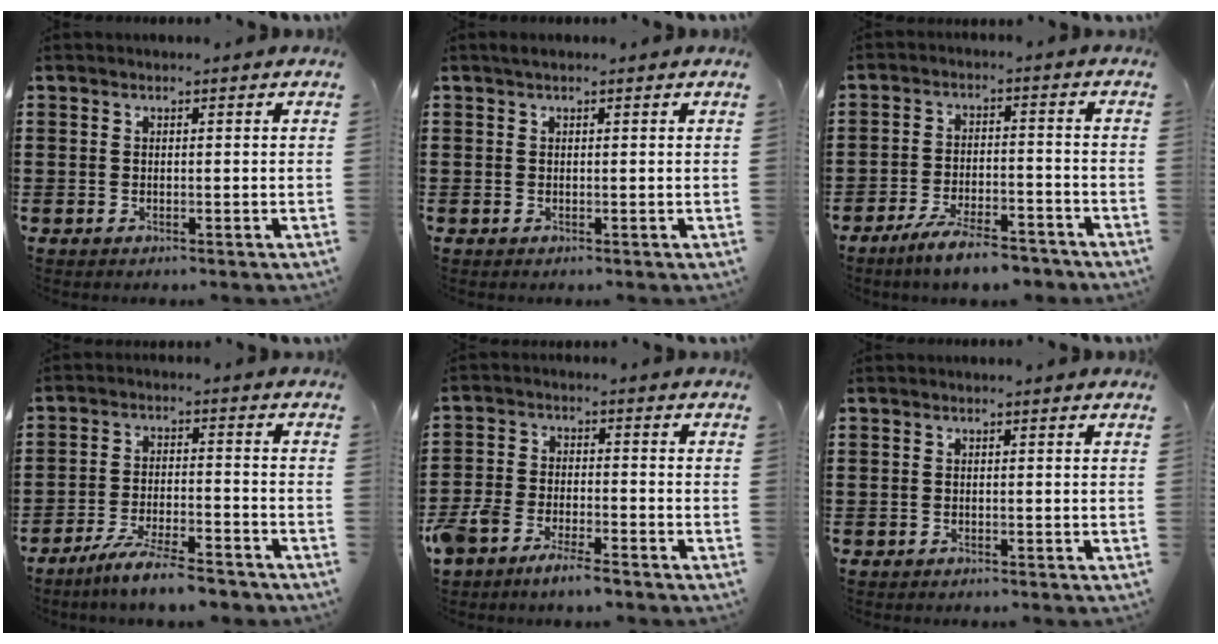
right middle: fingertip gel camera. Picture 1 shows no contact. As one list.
[{"total": 0.6, "force": [0.3, 0.0, 0.5], "torque": [-0.010, 0.003, 0.006]}, {"total": 6.6, "force": [-5.7, 0.8, 3.2], "torque": [-0.062, -0.003, -0.107]}, {"total": 6.8, "force": [-5.8, 0.4, 3.4], "torque": [-0.071, -0.008, -0.111]}, {"total": 5.0, "force": [-4.5, 1.0, 2.0], "torque": [-0.060, -0.004, -0.093]}, {"total": 0.0}]